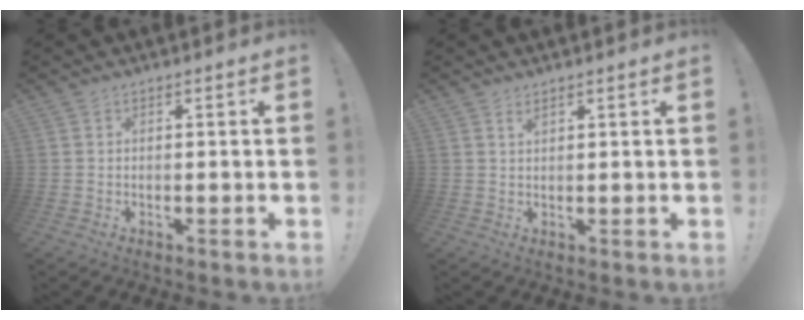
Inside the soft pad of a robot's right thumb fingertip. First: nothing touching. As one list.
[{"total": 1.4, "force": [1.1, 0.6, 0.7], "torque": [-0.003, -0.005, 0.018]}]